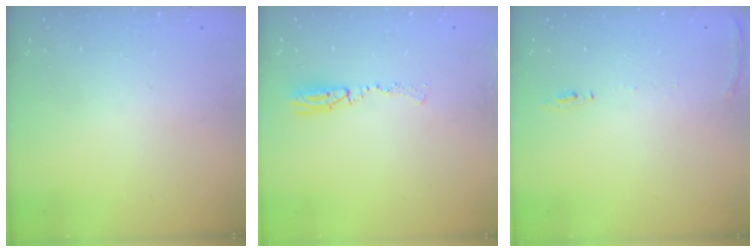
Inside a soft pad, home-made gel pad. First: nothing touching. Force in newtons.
{"total": 5.6, "press": 5.3, "slide": 1.9}
{"total": 6.1, "press": 6.0, "slide": 0.9}